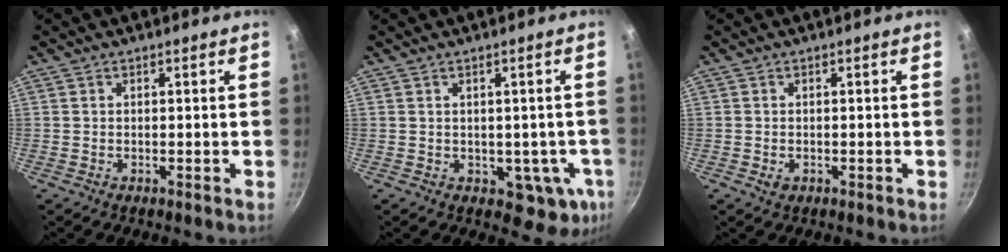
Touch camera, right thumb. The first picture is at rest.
{"total": 7.7, "force": [-1.2, 5.0, 5.8], "torque": [-0.028, 0.010, -0.006]}
{"total": 1.6, "force": [-0.4, 1.2, 1.0], "torque": [-0.016, -0.001, -0.005]}